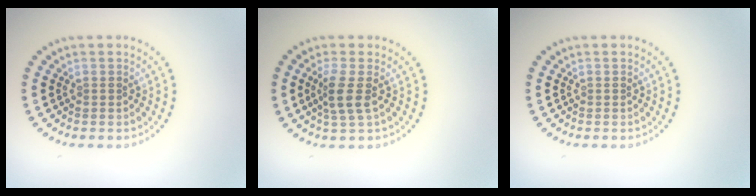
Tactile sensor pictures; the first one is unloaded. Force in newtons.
{"total": 2.5, "press": 2.0, "slide": 1.5}
{"total": 0.0}